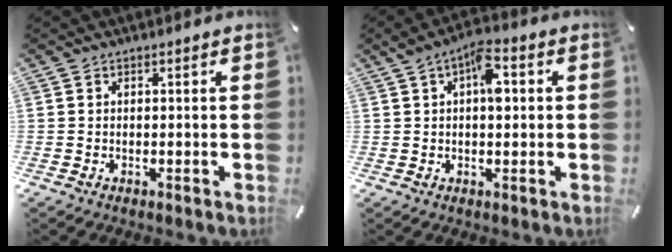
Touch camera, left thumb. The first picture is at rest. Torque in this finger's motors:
{"motor_torque": [1.32, 1.51, 0.67, -0.80, 0.29]}